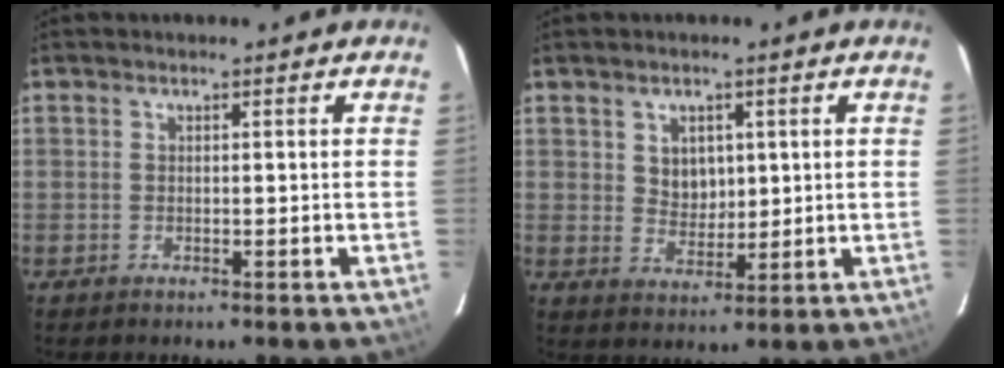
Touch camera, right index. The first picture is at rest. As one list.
[{"total": 4.6, "force": [1.5, 3.7, 2.3], "torque": [-0.033, 0.003, 0.033]}]